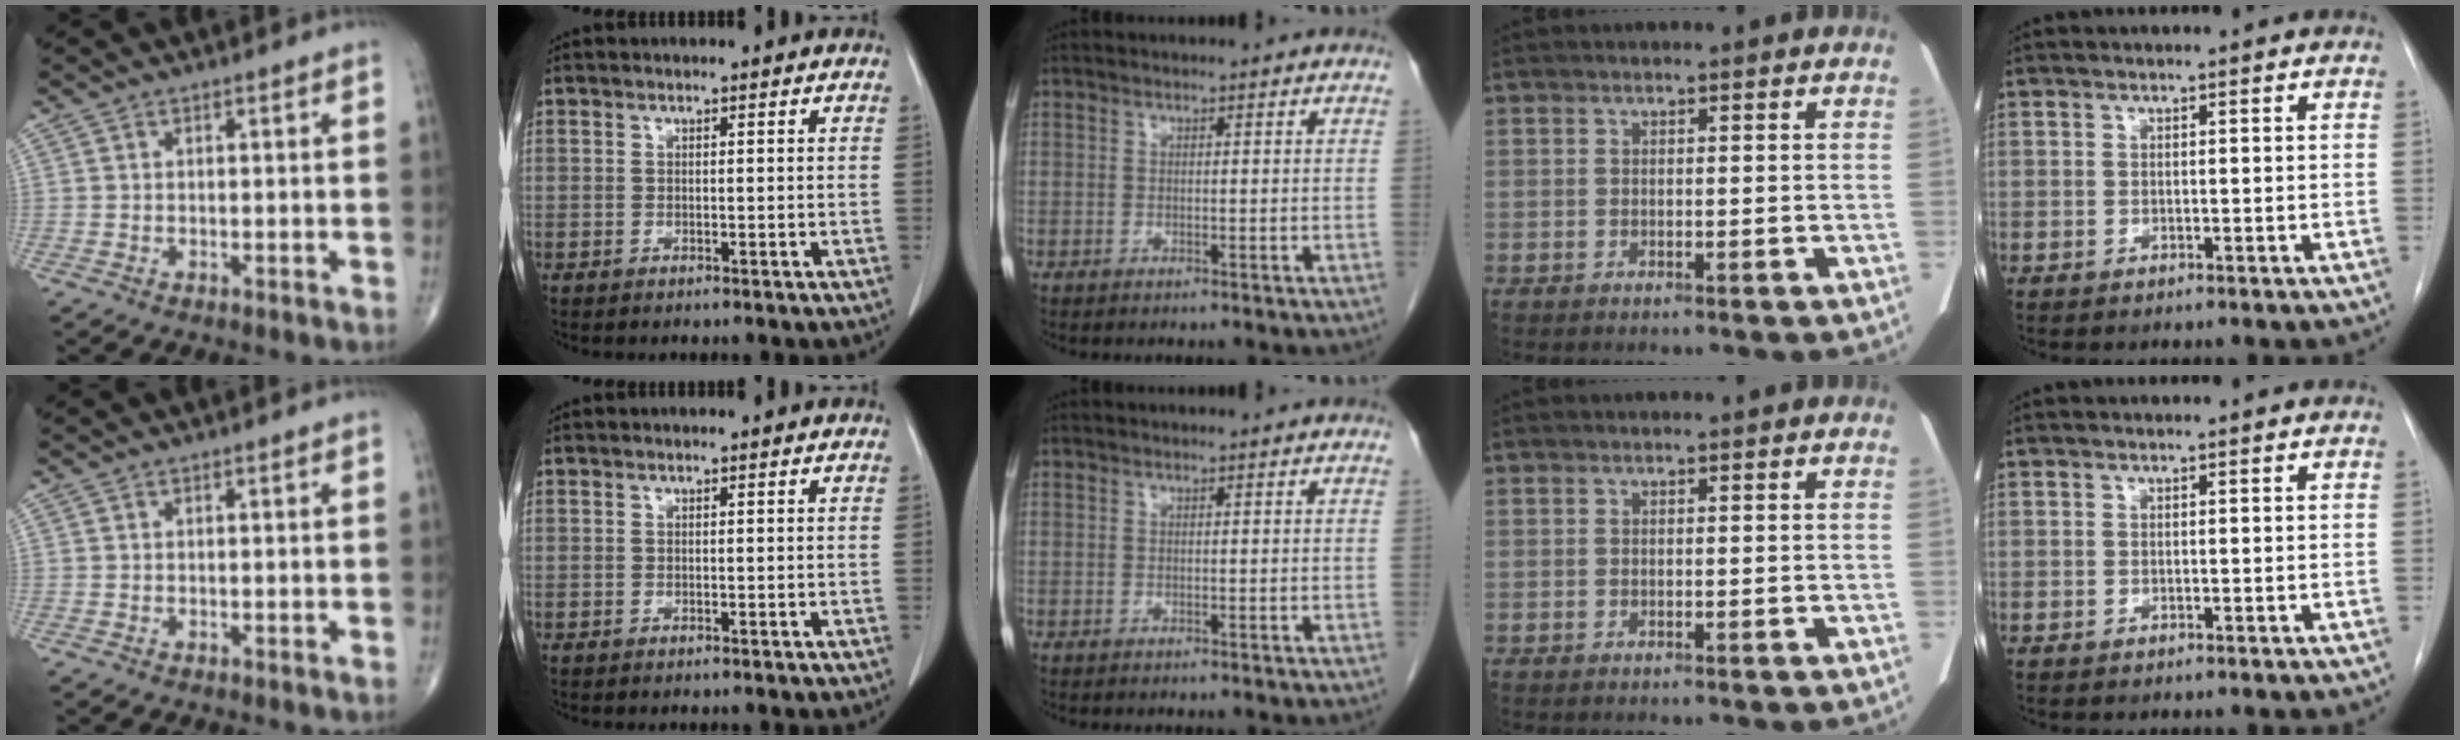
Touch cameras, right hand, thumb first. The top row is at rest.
{}